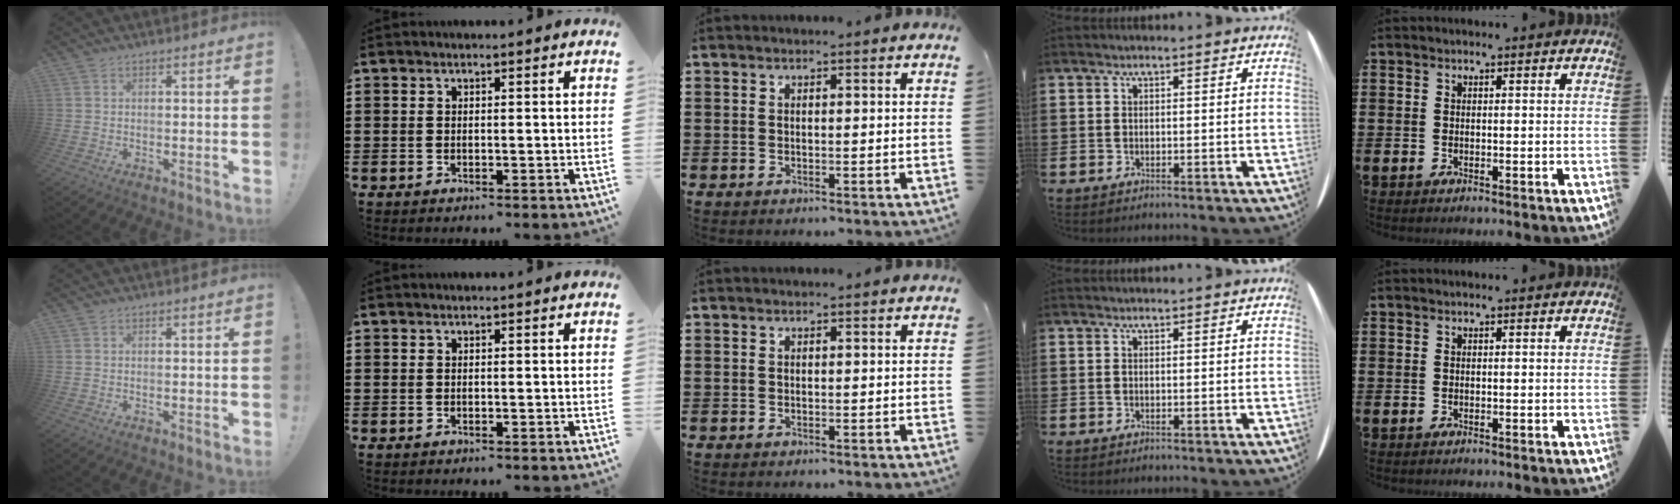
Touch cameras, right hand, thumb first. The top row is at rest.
{}